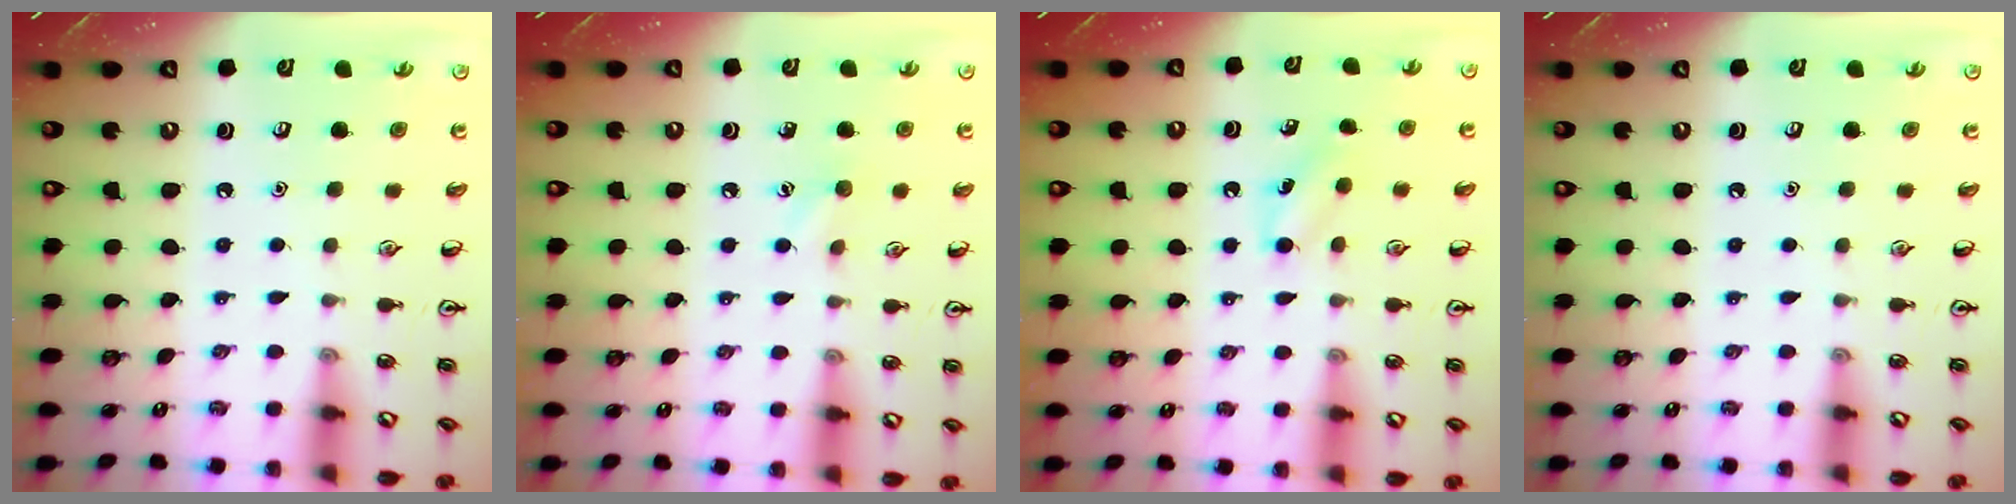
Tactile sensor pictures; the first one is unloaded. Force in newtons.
{"total": 5.0, "press": 4.8, "slide": 1.4}
{"total": 5.0, "press": 4.7, "slide": 1.7}
{"total": 0.0}